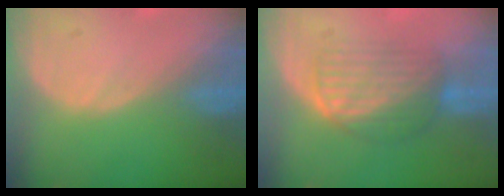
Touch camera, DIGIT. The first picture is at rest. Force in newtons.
{"total": 6.2, "press": 6.1, "slide": 1.4}